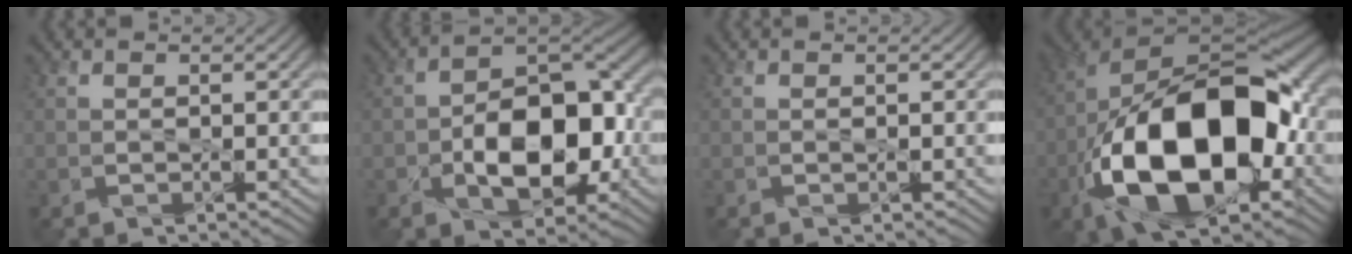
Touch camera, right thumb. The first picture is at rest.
{"total": 11.0, "force": [-2.9, 6.1, 8.7], "torque": [-0.134, -0.007, -0.039]}
{"total": 0.0}
{"total": 19.2, "force": [-5.8, 9.8, 15.5], "torque": [-0.305, -0.016, -0.099]}